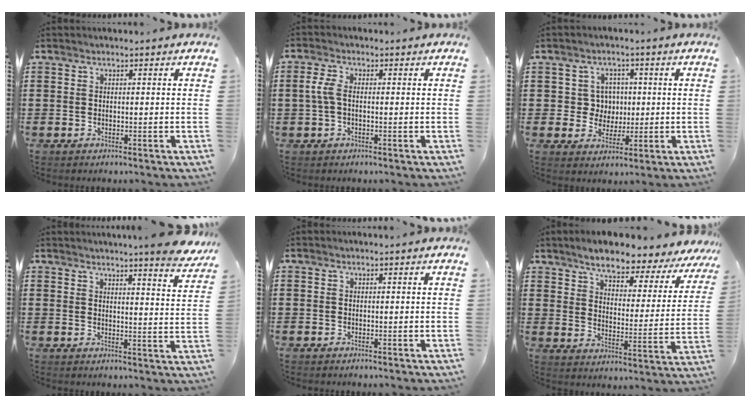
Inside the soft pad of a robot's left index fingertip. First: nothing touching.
{"total": 2.9, "force": [-0.2, 1.2, 2.6], "torque": [-0.066, -0.001, -0.008]}
{"total": 4.4, "force": [0.5, 4.1, 1.4], "torque": [-0.041, 0.009, 0.004]}
{"total": 5.4, "force": [4.9, -0.7, 2.3], "torque": [-0.046, -0.027, 0.081]}
{"total": 0.0}
{"total": 6.7, "force": [6.0, 1.2, 2.7], "torque": [-0.065, -0.040, 0.096]}